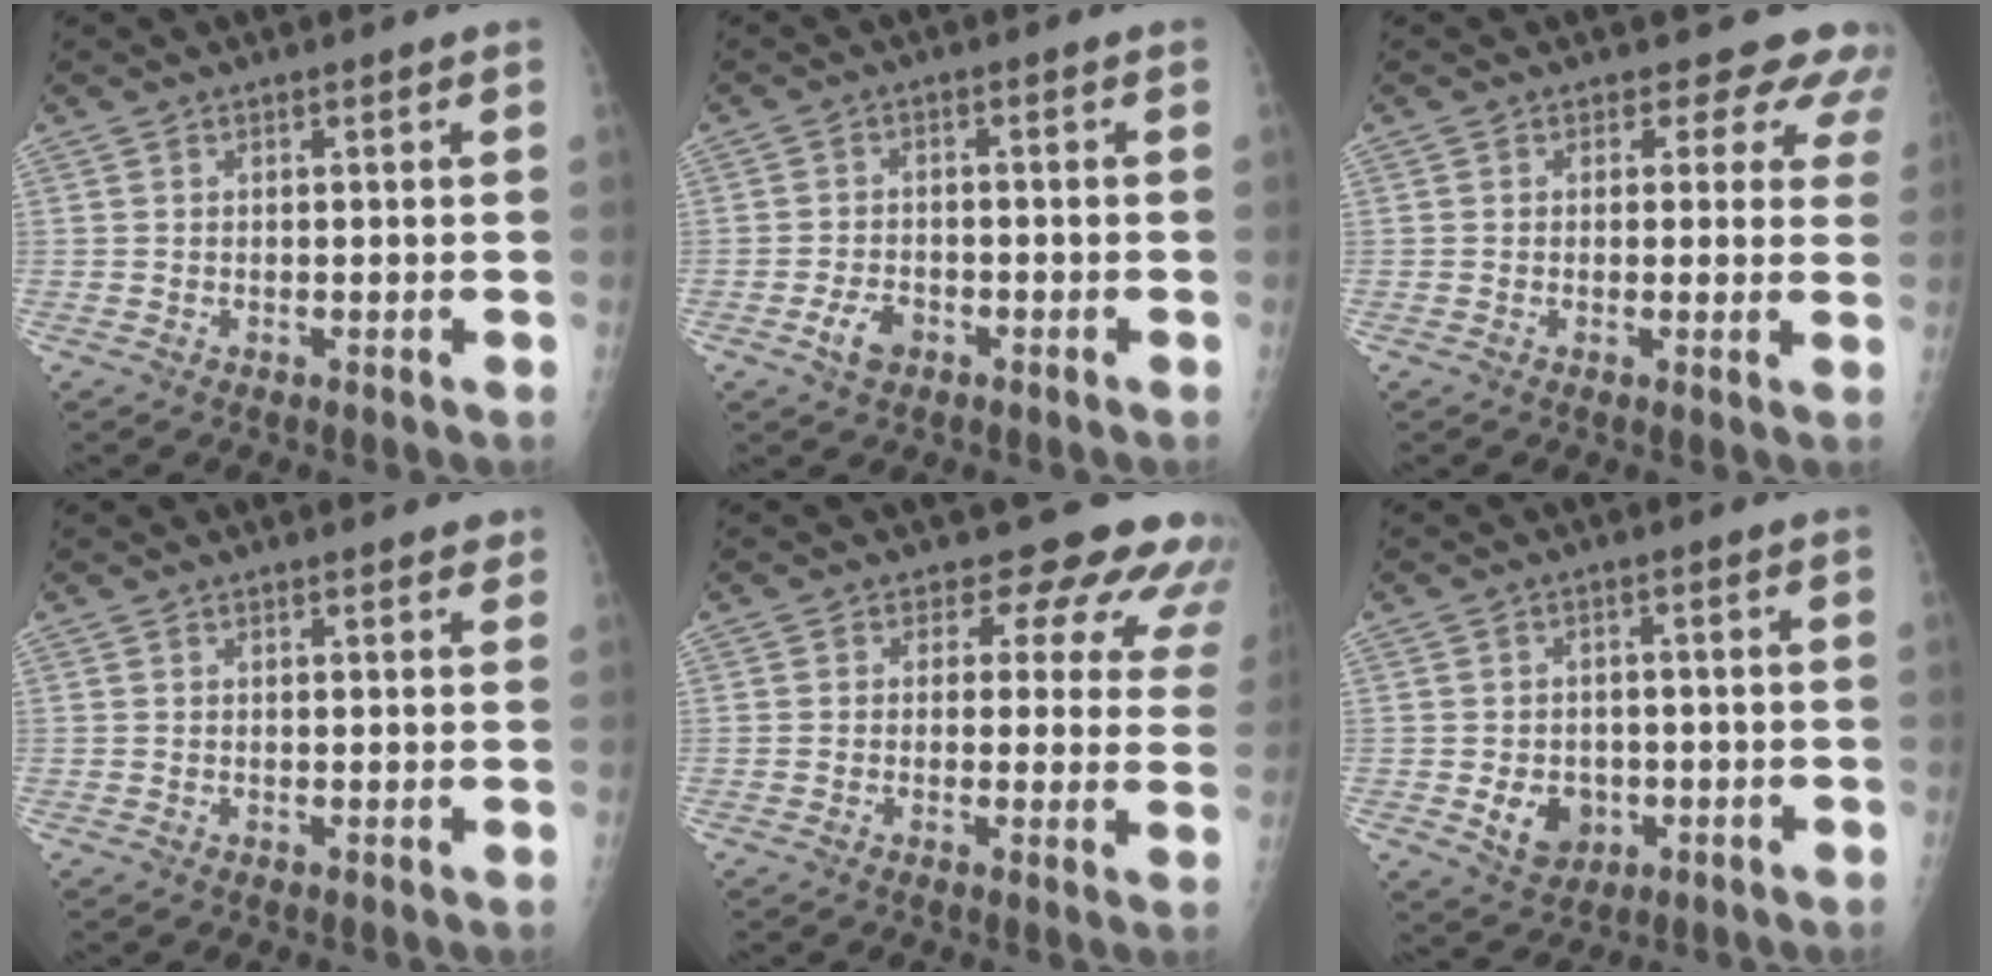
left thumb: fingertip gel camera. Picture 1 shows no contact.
{"total": 3.7, "force": [-1.9, 2.4, 2.1], "torque": [-0.035, 0.009, -0.033]}
{"total": 7.1, "force": [5.9, 3.9, 0.7], "torque": [0.040, -0.024, 0.043]}
{"total": 2.1, "force": [1.8, 0.8, 0.8], "torque": [0.007, -0.003, 0.017]}
{"total": 12.3, "force": [10.6, 5.7, 2.3], "torque": [0.030, -0.058, 0.089]}
{"total": 6.1, "force": [-1.3, 5.0, 3.1], "torque": [-0.027, 0.003, -0.009]}